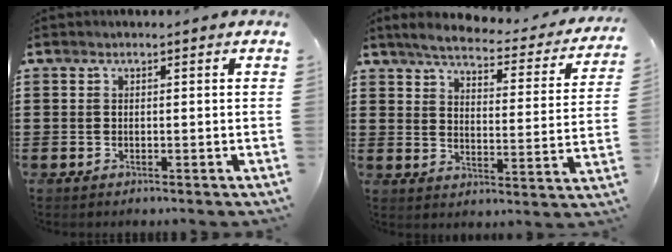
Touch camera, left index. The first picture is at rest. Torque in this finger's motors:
{"motor_torque": [1.40, -0.73, 0.19, 0.07]}